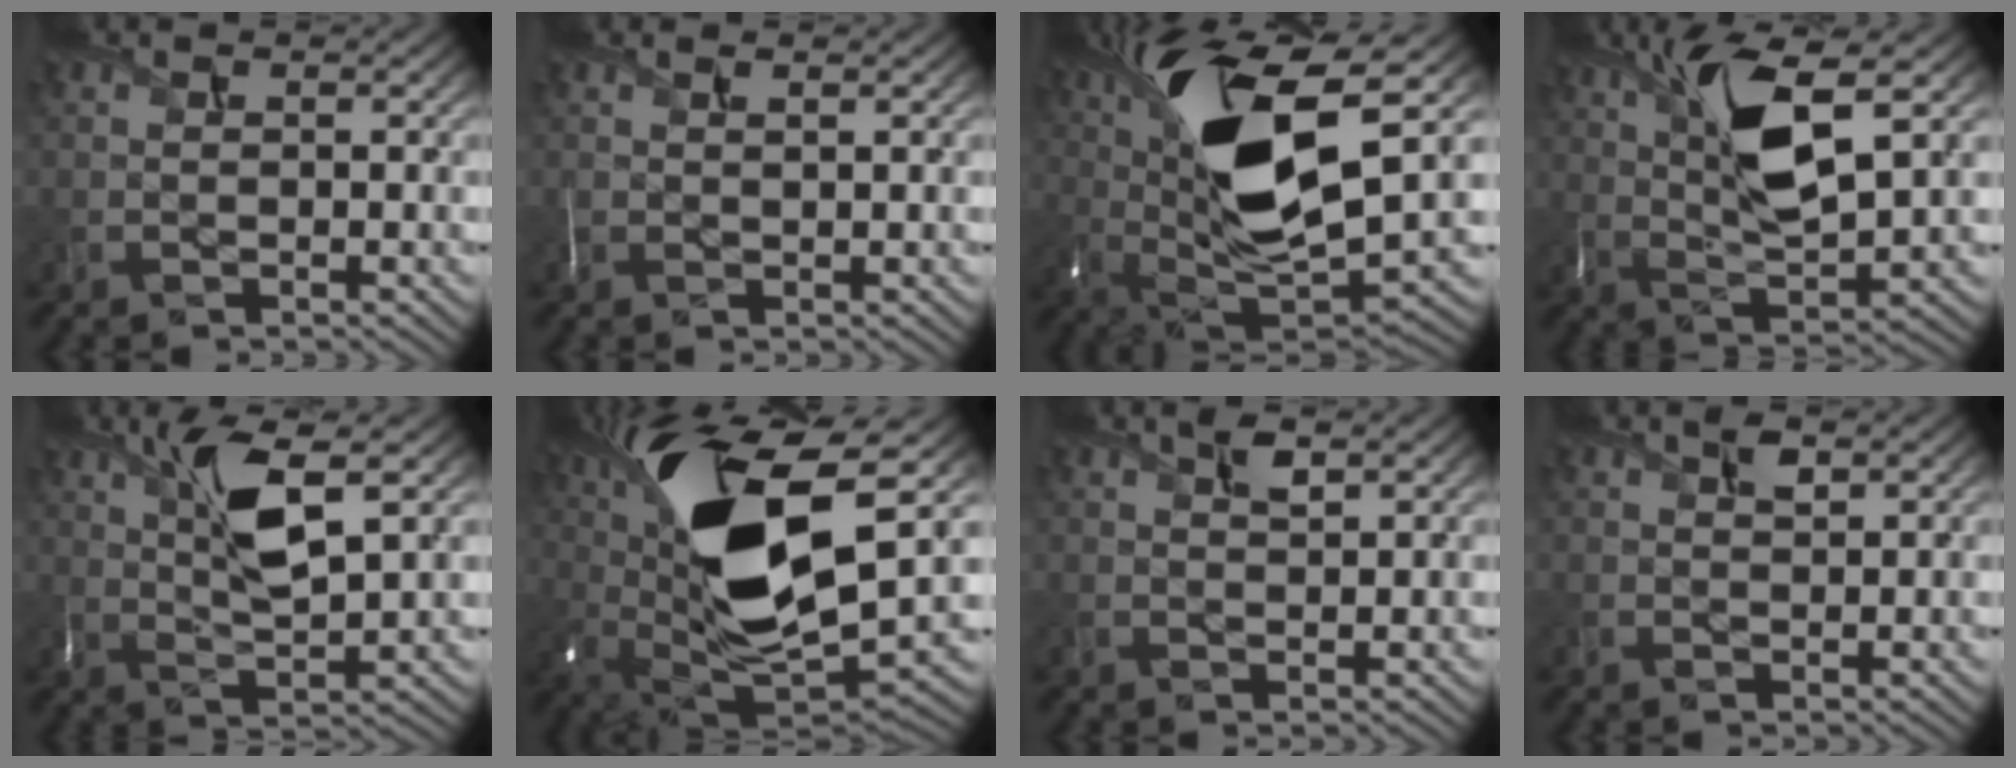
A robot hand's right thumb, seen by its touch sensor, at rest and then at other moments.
{"total": 1.2, "force": [0.6, 0.2, 1.1], "torque": [-0.028, 0.004, 0.011]}
{"total": 17.8, "force": [4.7, 7.2, 15.5], "torque": [-0.302, 0.006, 0.079]}
{"total": 10.2, "force": [3.6, 3.0, 9.0], "torque": [-0.187, 0.000, 0.069]}
{"total": 8.5, "force": [3.4, 2.3, 7.5], "torque": [-0.159, 0.004, 0.064]}
{"total": 19.5, "force": [4.3, 8.7, 17.0], "torque": [-0.332, 0.004, 0.068]}
{"total": 2.0, "force": [1.2, 0.6, 1.5], "torque": [-0.033, 0.002, 0.023]}
{"total": 1.6, "force": [0.9, 0.6, 1.2], "torque": [-0.026, 0.001, 0.019]}